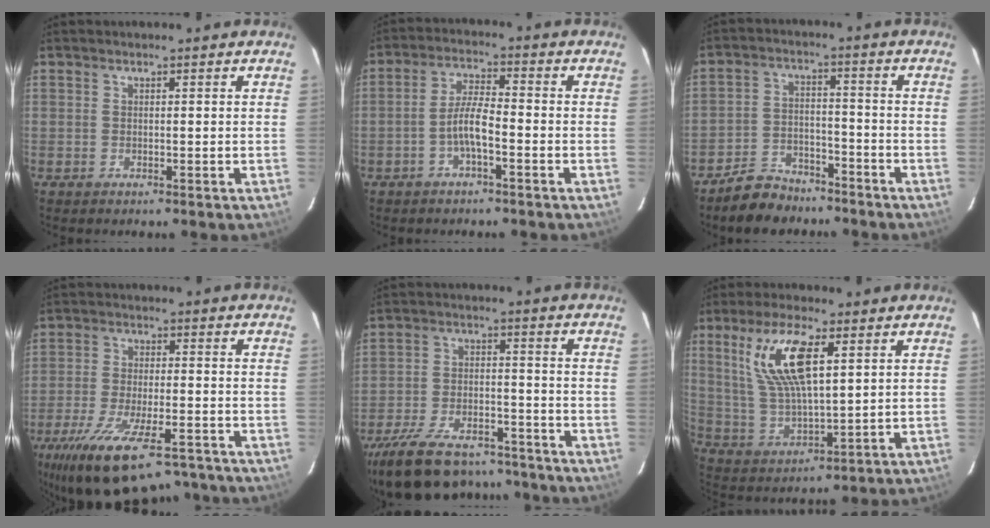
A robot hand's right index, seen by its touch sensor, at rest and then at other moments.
{"total": 4.9, "force": [-2.3, 0.9, 4.3], "torque": [-0.089, 0.009, -0.043]}
{"total": 8.7, "force": [-7.1, 4.3, 2.4], "torque": [-0.068, 0.014, -0.111]}
{"total": 21.4, "force": [-15.4, 7.4, 12.9], "torque": [-0.253, -0.048, -0.236]}
{"total": 22.1, "force": [-17.9, 8.7, 9.6], "torque": [-0.212, -0.005, -0.268]}
{"total": 13.5, "force": [5.4, 4.4, 11.6], "torque": [-0.227, 0.004, 0.116]}